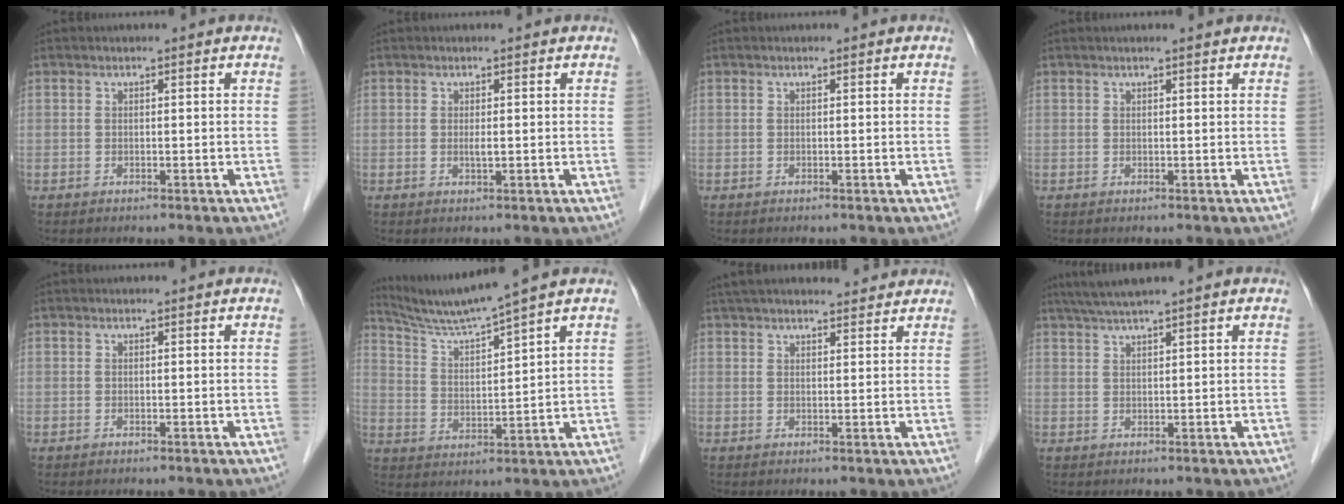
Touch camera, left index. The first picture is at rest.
{"total": 1.0, "force": [0.0, 0.1, 1.0], "torque": [-0.022, -0.003, 0.001]}
{"total": 0.0}
{"total": 1.6, "force": [1.3, -0.2, 0.9], "torque": [-0.013, 0.012, 0.021]}
{"total": 0.0}
{"total": 8.5, "force": [7.5, -2.4, 3.1], "torque": [-0.067, -0.006, 0.148]}
{"total": 13.8, "force": [12.5, 2.6, 5.2], "torque": [-0.077, 0.043, 0.177]}
{"total": 4.4, "force": [3.5, -1.0, 2.4], "torque": [-0.048, 0.017, 0.068]}